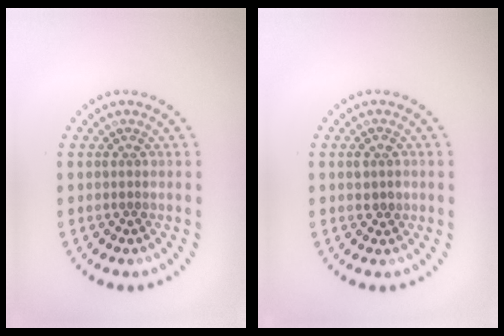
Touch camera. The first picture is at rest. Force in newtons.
{"total": 1.5, "press": 1.5, "slide": 0.1}